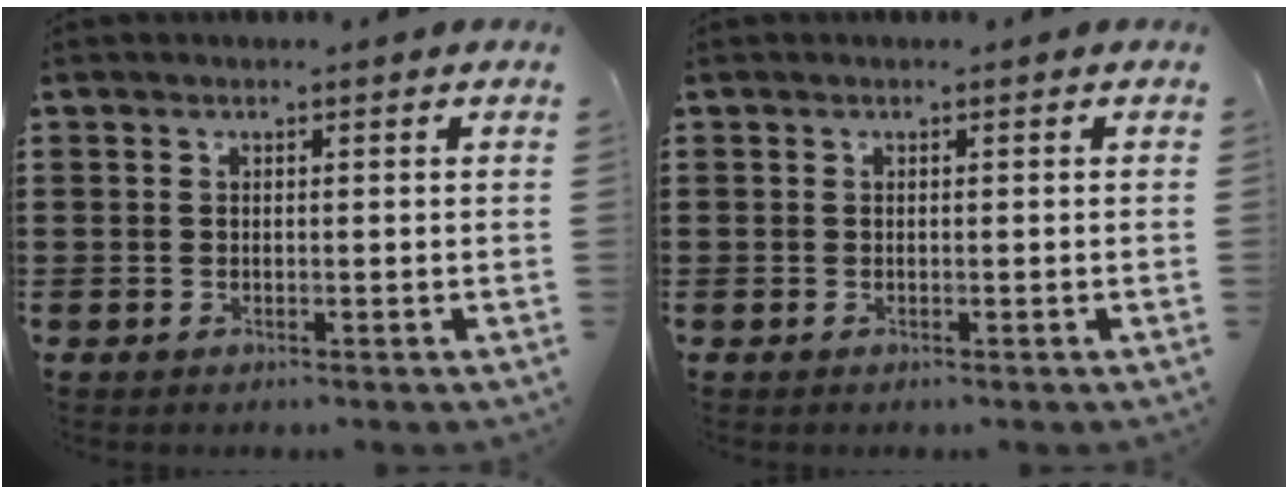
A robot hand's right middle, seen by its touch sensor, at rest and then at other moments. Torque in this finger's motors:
{"motor_torque": [0.14, -0.07, -0.02, -0.01]}